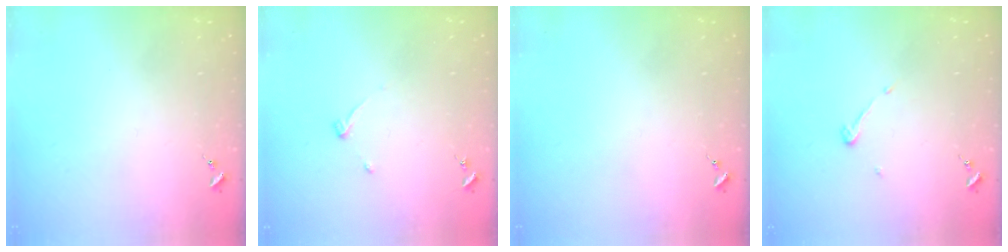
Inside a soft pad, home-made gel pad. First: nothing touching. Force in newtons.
{"total": 3.2, "press": 3.2, "slide": 0.5}
{"total": 0.0}
{"total": 3.8, "press": 3.8, "slide": 0.3}